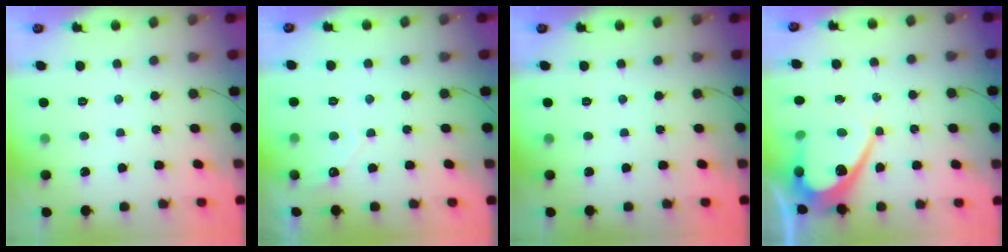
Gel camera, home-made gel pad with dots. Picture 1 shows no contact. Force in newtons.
{"total": 2.8, "press": 2.8, "slide": 0.1}
{"total": 0.0}
{"total": 10.1, "press": 10.1, "slide": 0.7}